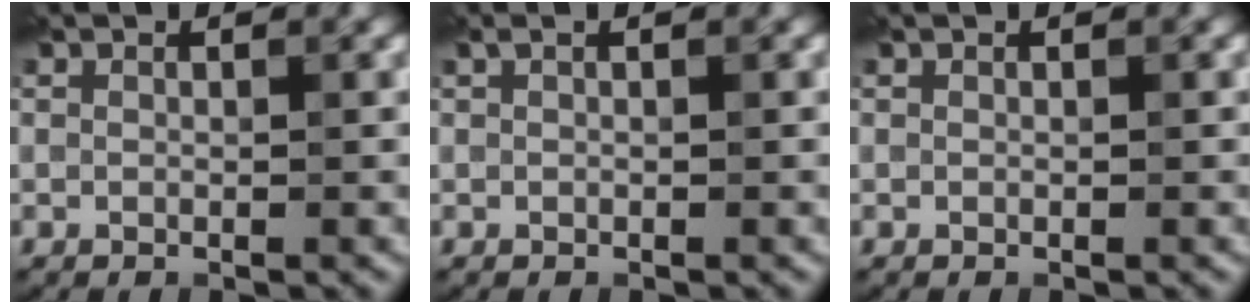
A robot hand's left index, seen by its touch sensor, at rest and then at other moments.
{"total": 0.6, "force": [0.2, 0.1, 0.5], "torque": [-0.011, 0.006, 0.004]}
{"total": 0.0}